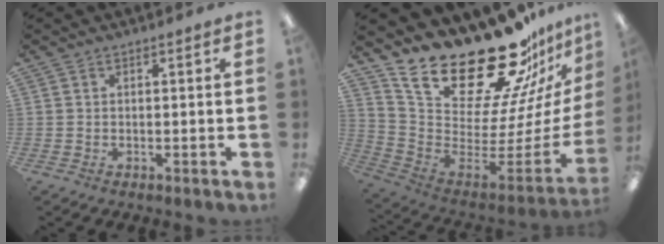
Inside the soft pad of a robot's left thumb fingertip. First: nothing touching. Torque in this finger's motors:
{"motor_torque": [2.52, 2.49, 0.85, -1.93, 0.32]}